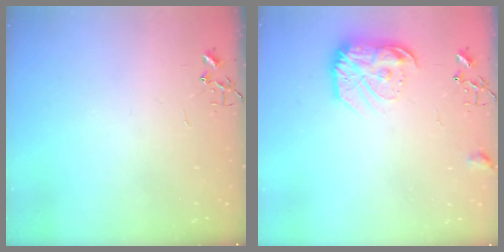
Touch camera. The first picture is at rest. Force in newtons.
{"total": 14.7, "press": 14.7, "slide": 0.8}